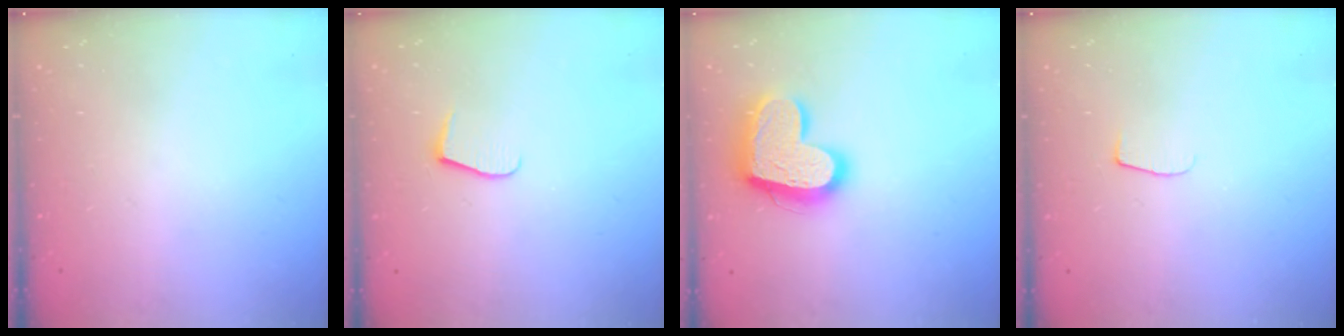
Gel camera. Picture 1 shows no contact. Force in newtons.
{"total": 7.0, "press": 6.9, "slide": 0.5}
{"total": 18.3, "press": 18.2, "slide": 1.7}
{"total": 4.3, "press": 4.3, "slide": 0.5}